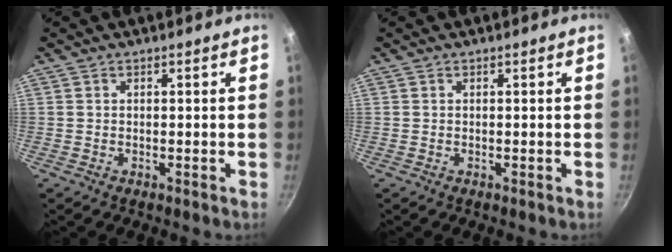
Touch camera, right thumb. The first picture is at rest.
{"total": 0.0}